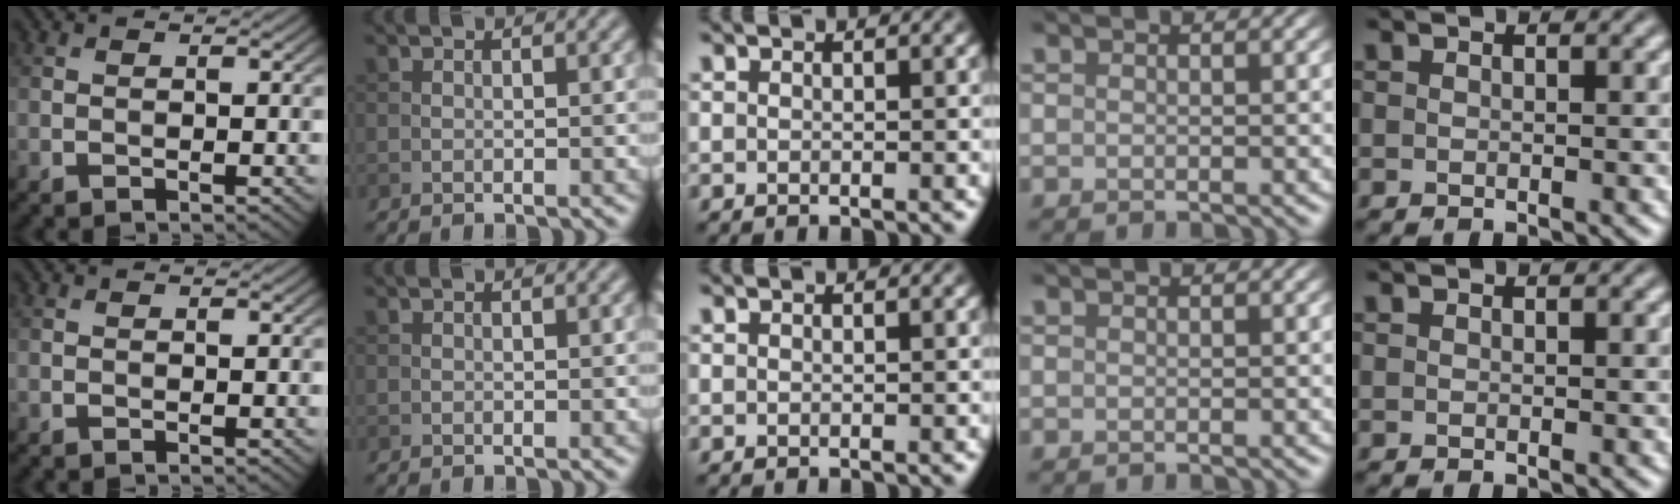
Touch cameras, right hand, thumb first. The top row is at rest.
{}